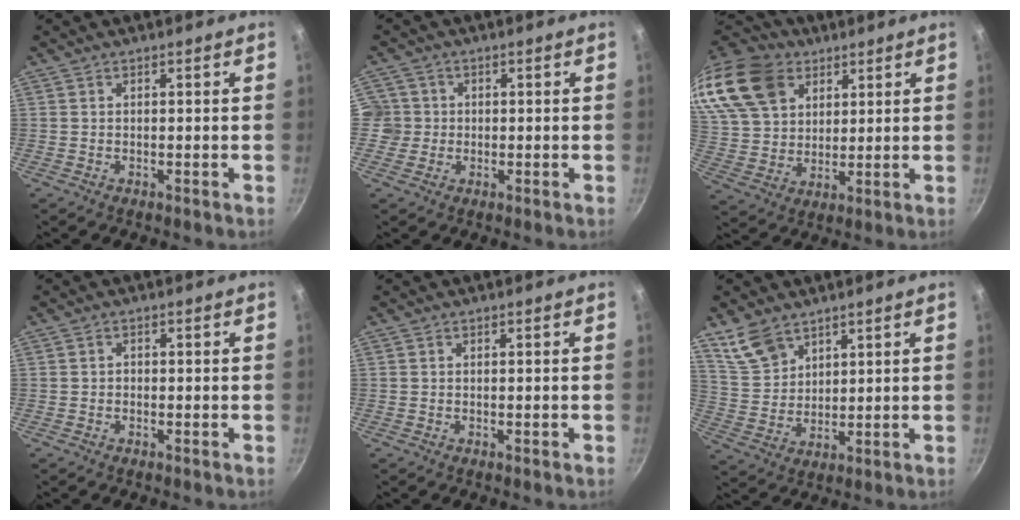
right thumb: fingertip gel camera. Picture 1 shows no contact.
{"total": 4.4, "force": [0.1, 4.4, 0.7], "torque": [0.021, 0.006, -0.004]}
{"total": 20.7, "force": [11.6, 14.3, 9.5], "torque": [-0.188, -0.011, 0.226]}
{"total": 0.8, "force": [-0.2, 0.7, 0.3], "torque": [-0.005, 0.004, -0.005]}
{"total": 0.0}
{"total": 8.1, "force": [5.7, 4.8, 3.2], "torque": [-0.046, -0.017, 0.124]}